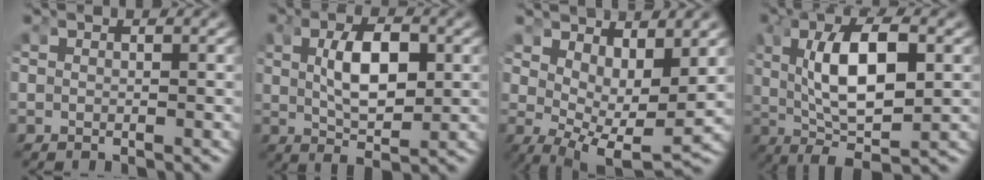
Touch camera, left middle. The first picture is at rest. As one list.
[{"total": 5.3, "force": [0.1, 1.5, 5.1], "torque": [-0.082, -0.013, 0.013]}, {"total": 6.6, "force": [-0.7, 3.3, 5.7], "torque": [-0.098, -0.050, 0.012]}, {"total": 8.8, "force": [0.4, 3.4, 8.1], "torque": [-0.146, -0.018, 0.023]}]